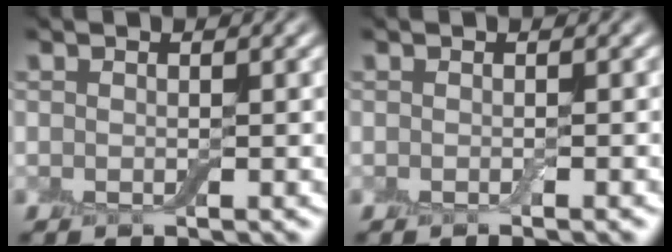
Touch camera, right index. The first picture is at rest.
{"total": 0.7, "force": [-0.3, 0.0, 0.7], "torque": [-0.010, -0.002, -0.006]}